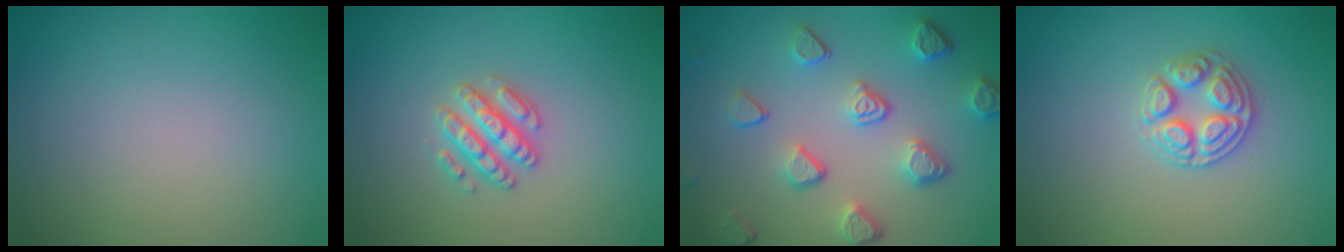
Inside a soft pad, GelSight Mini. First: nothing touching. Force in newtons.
{"total": 2.8, "press": 2.7, "slide": 0.6}
{"total": 4.9, "press": 3.7, "slide": 3.3}
{"total": 2.9, "press": 2.9, "slide": 0.1}